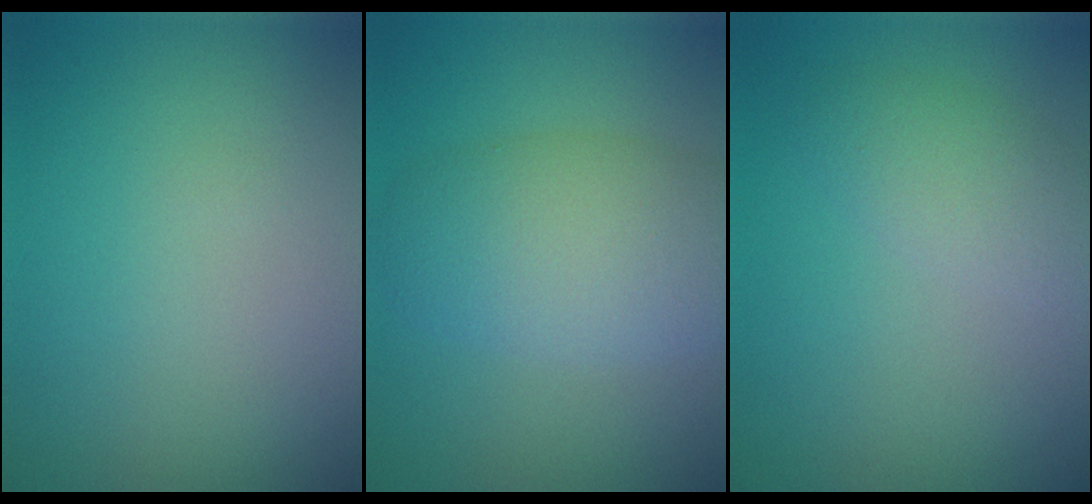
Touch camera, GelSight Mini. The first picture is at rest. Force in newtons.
{"total": 6.2, "press": 6.2, "slide": 0.4}
{"total": 2.7, "press": 2.7, "slide": 0.1}